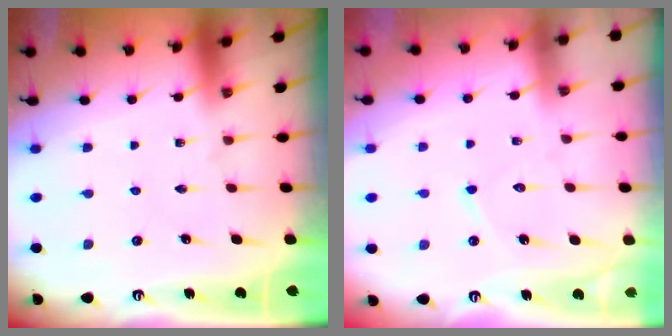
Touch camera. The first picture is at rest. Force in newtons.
{"total": 5.4, "press": 5.4, "slide": 0.4}